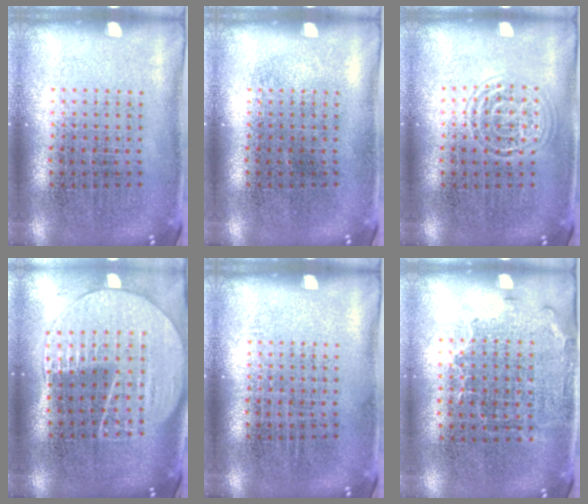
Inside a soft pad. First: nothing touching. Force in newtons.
{"total": 0.0}
{"total": 1.4, "press": 1.4, "slide": 0.1}
{"total": 2.0, "press": 1.8, "slide": 0.9}
{"total": 0.0}
{"total": 1.4, "press": 1.1, "slide": 0.9}